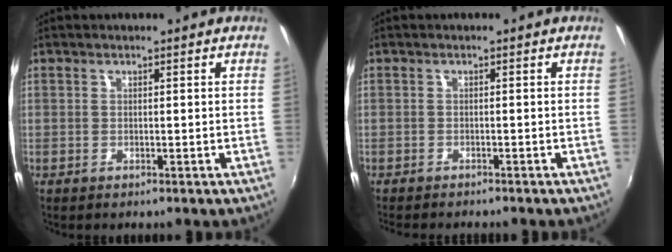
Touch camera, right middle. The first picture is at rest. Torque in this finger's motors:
{"motor_torque": [0.87, -0.95, 0.08, 0.05]}